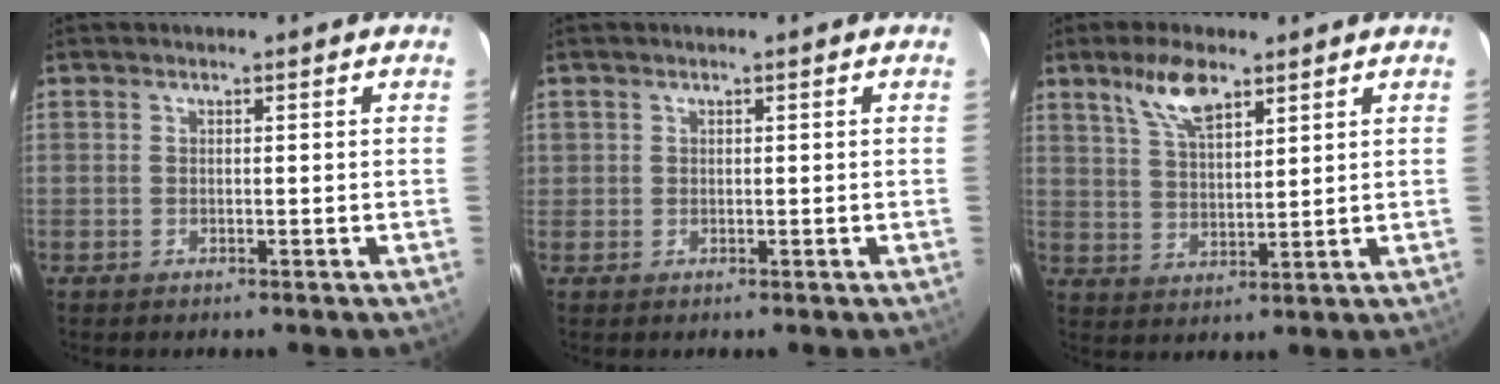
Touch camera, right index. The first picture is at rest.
{"total": 0.6, "force": [0.1, 0.6, 0.0], "torque": [0.004, 0.003, 0.001]}
{"total": 7.8, "force": [5.1, 2.8, 5.2], "torque": [-0.096, 0.009, 0.102]}